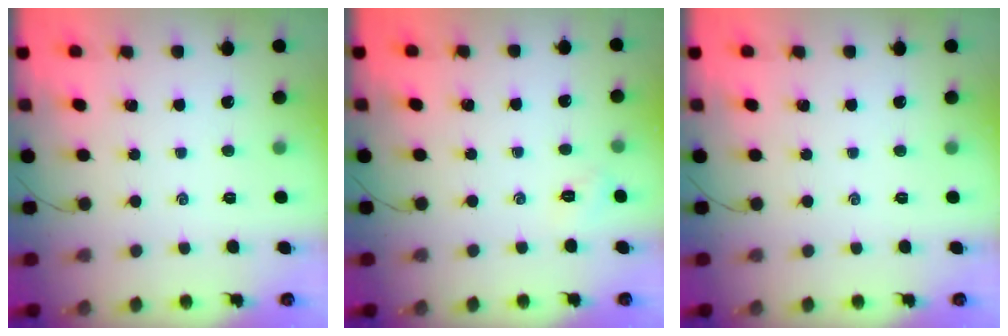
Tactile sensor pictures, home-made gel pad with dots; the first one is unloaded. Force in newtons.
{"total": 2.5, "press": 2.4, "slide": 0.7}
{"total": 0.0}